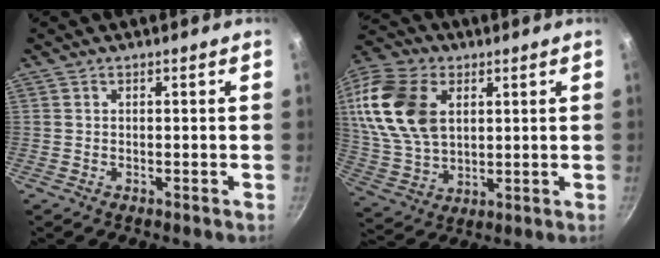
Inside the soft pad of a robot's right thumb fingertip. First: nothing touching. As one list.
[{"total": 19.8, "force": [5.4, 13.1, 13.8], "torque": [-0.269, -0.004, 0.106]}]